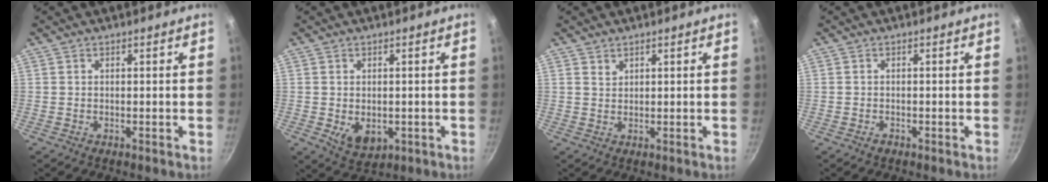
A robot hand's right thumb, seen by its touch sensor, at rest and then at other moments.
{"total": 5.6, "force": [-0.8, 3.9, 3.9], "torque": [-0.053, -0.011, 0.000]}
{"total": 1.4, "force": [1.0, 0.9, 0.4], "torque": [0.001, -0.002, 0.017]}
{"total": 0.8, "force": [-0.6, 0.5, 0.3], "torque": [-0.008, 0.004, -0.011]}